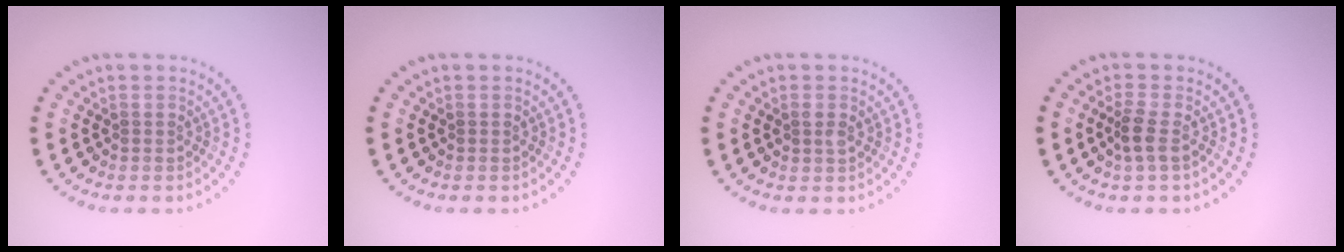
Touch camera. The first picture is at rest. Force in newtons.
{"total": 0.0}
{"total": 1.0, "press": 1.0, "slide": 0.2}
{"total": 2.0, "press": 1.7, "slide": 1.1}